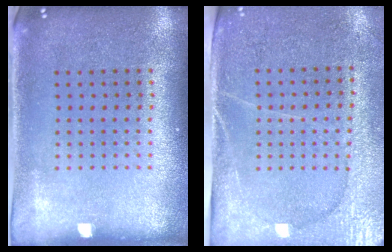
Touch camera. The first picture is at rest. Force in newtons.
{"total": 2.9, "press": 2.7, "slide": 1.2}